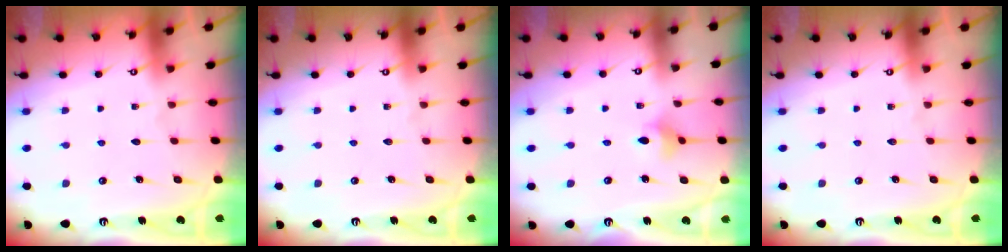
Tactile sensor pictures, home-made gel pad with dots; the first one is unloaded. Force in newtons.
{"total": 0.0}
{"total": 4.1, "press": 4.0, "slide": 0.7}
{"total": 0.0}